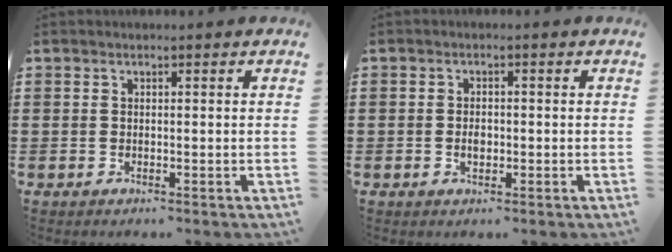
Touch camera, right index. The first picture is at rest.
{"total": 1.7, "force": [-0.3, 1.1, 1.3], "torque": [-0.026, 0.005, -0.005]}